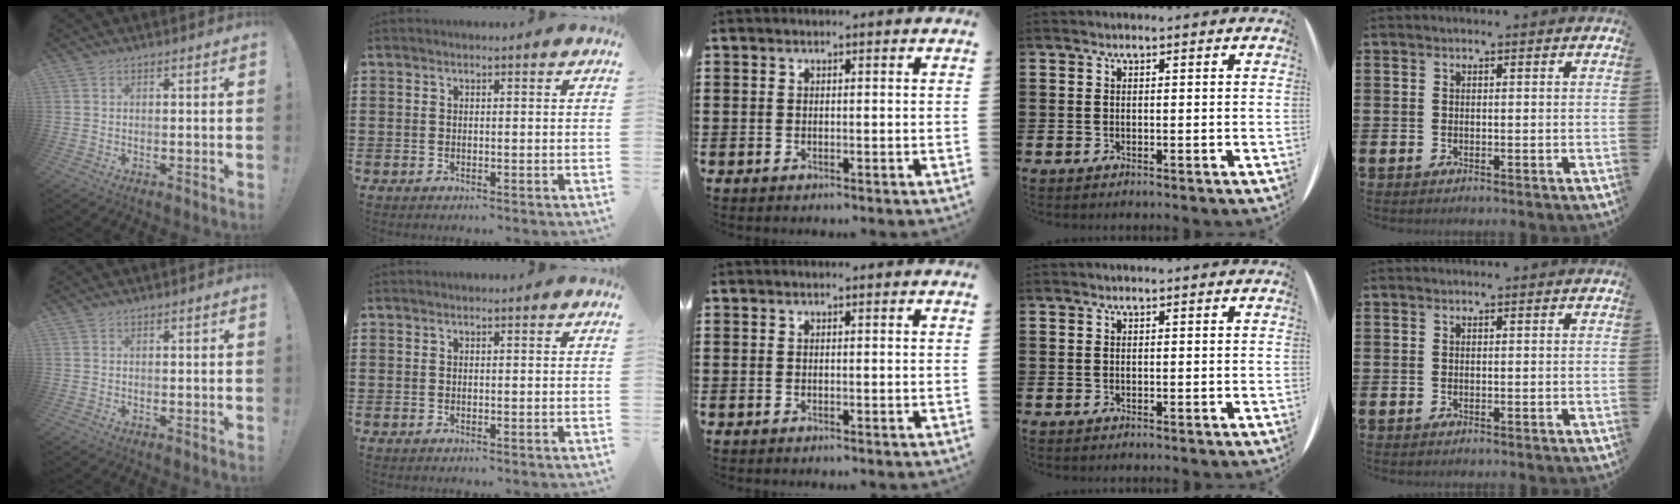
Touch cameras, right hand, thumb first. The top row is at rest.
{}